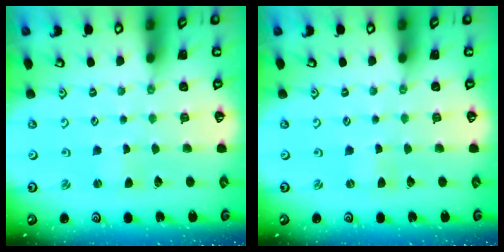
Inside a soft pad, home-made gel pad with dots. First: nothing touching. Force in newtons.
{"total": 0.0}